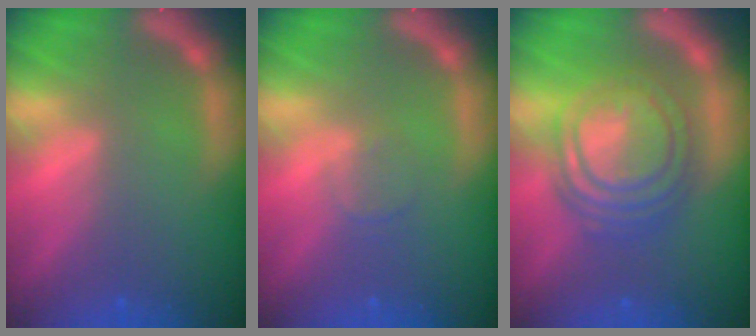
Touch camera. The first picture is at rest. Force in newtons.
{"total": 1.4}
{"total": 9.5}